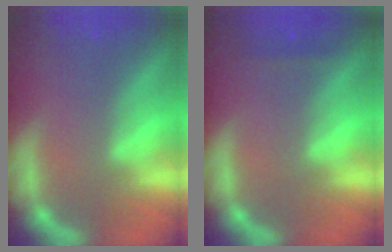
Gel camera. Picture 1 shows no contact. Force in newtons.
{"total": 0.9}